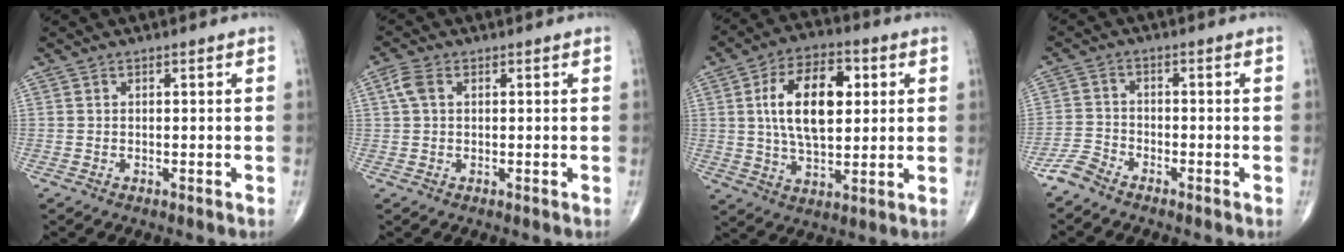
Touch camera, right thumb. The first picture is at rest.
{"total": 3.1, "force": [0.8, 1.9, 2.2], "torque": [-0.058, 0.012, 0.016]}
{"total": 15.6, "force": [3.1, 8.3, 12.8], "torque": [-0.206, 0.003, 0.052]}
{"total": 3.4, "force": [-3.1, 1.1, 0.8], "torque": [-0.015, 0.003, -0.071]}